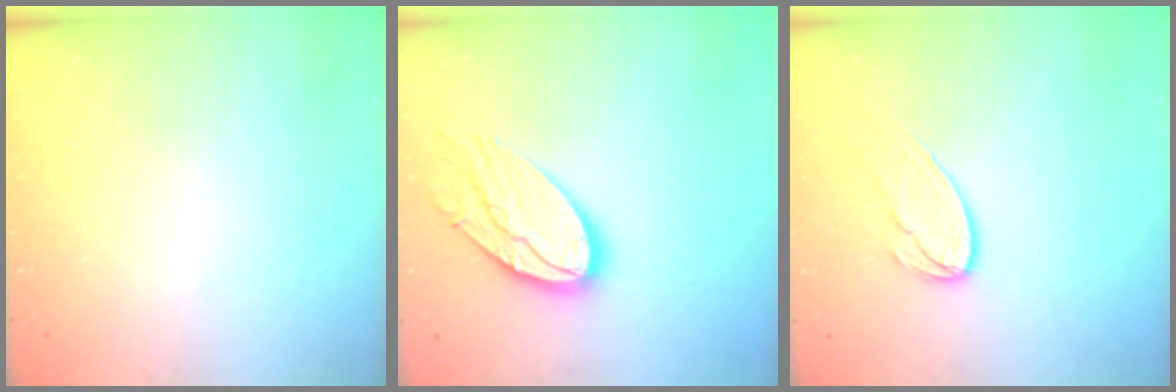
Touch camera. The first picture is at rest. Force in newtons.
{"total": 17.1, "press": 17.0, "slide": 1.4}
{"total": 10.4, "press": 10.4, "slide": 0.8}